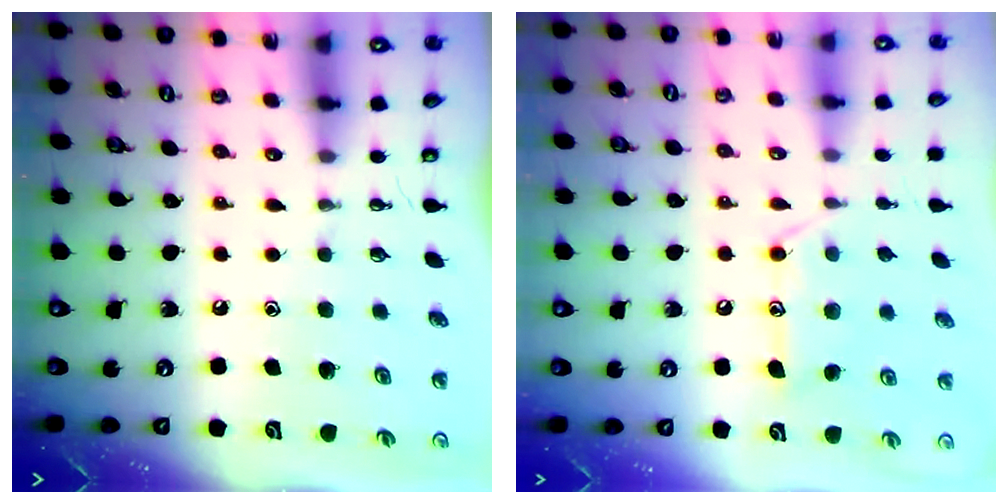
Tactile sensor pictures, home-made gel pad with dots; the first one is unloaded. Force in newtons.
{"total": 13.5, "press": 13.4, "slide": 0.9}